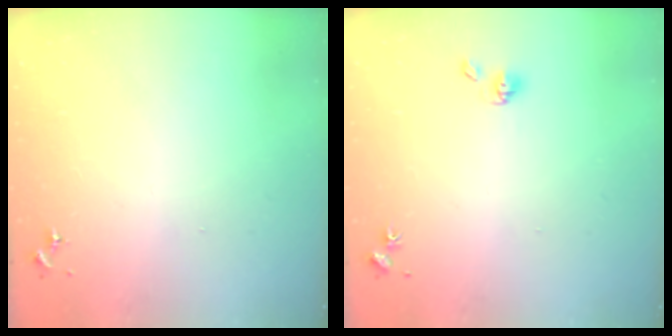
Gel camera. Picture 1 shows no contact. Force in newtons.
{"total": 5.8, "press": 5.3, "slide": 2.3}